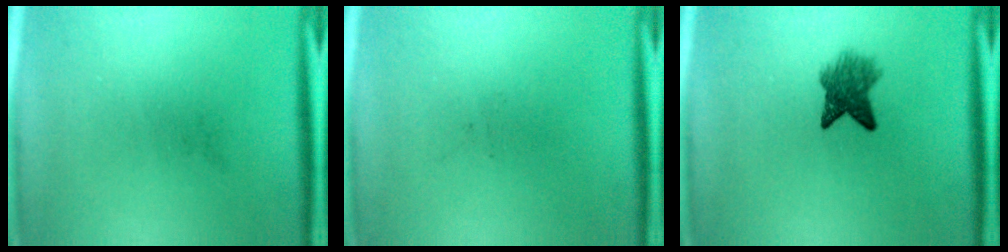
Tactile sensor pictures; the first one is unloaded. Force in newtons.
{"total": 0.0}
{"total": 4.7}